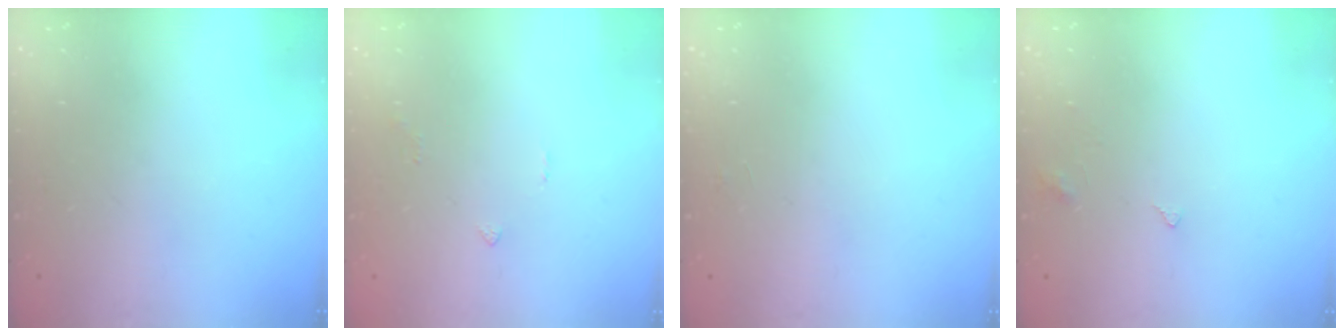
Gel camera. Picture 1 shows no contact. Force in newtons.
{"total": 1.6, "press": 1.5, "slide": 0.6}
{"total": 2.3, "press": 2.3, "slide": 0.2}
{"total": 2.8, "press": 2.8, "slide": 0.5}